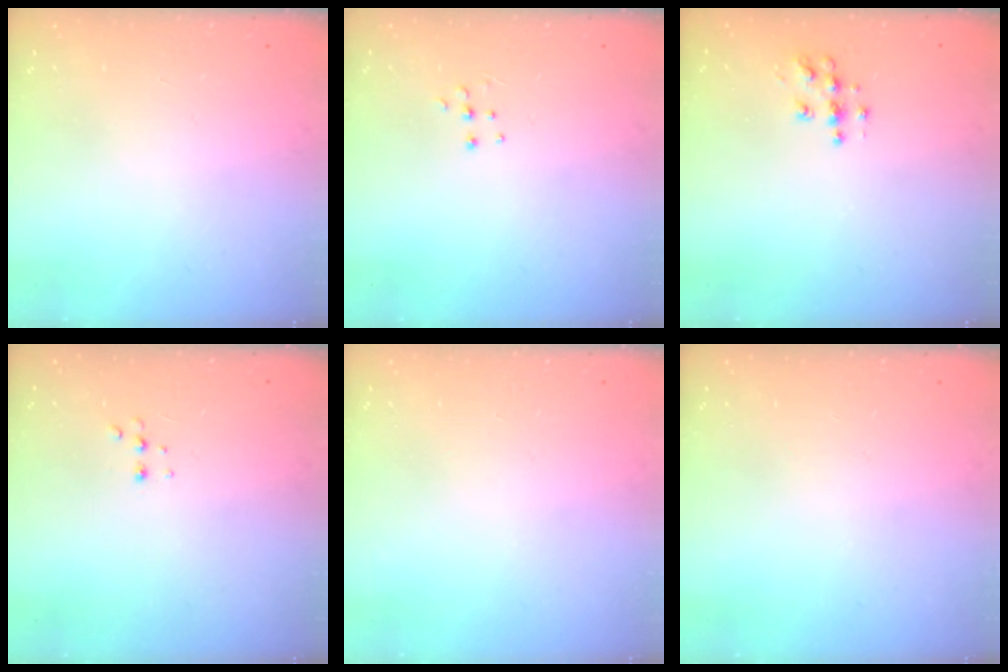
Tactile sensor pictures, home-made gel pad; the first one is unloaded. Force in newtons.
{"total": 4.3, "press": 4.3, "slide": 0.4}
{"total": 7.5, "press": 7.5, "slide": 0.3}
{"total": 3.4, "press": 3.3, "slide": 0.8}
{"total": 0.0}
{"total": 0.0}